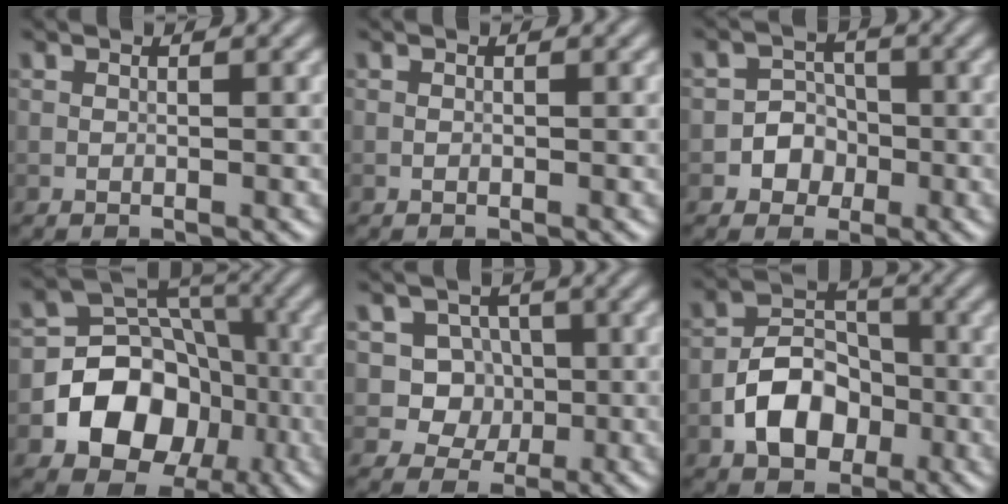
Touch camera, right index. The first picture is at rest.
{"total": 0.0}
{"total": 3.1, "force": [-1.1, 2.8, 0.7], "torque": [0.017, 0.009, -0.037]}
{"total": 9.6, "force": [-2.8, 7.8, 4.8], "torque": [-0.054, 0.003, -0.073]}
{"total": 4.8, "force": [0.3, 4.4, 1.9], "torque": [-0.010, 0.007, -0.003]}
{"total": 5.9, "force": [-2.3, 4.1, 3.6], "torque": [-0.052, 0.003, -0.044]}